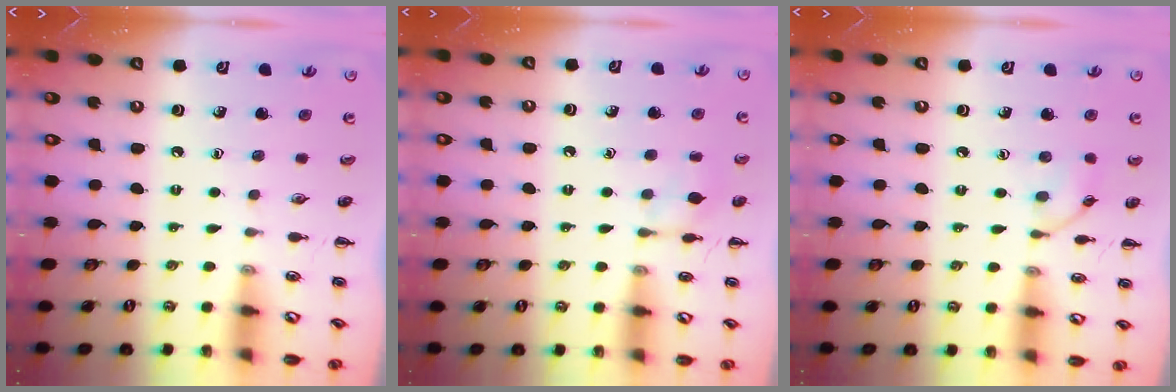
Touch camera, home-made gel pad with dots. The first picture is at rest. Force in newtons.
{"total": 7.9, "press": 7.7, "slide": 1.3}
{"total": 6.8, "press": 6.7, "slide": 1.2}